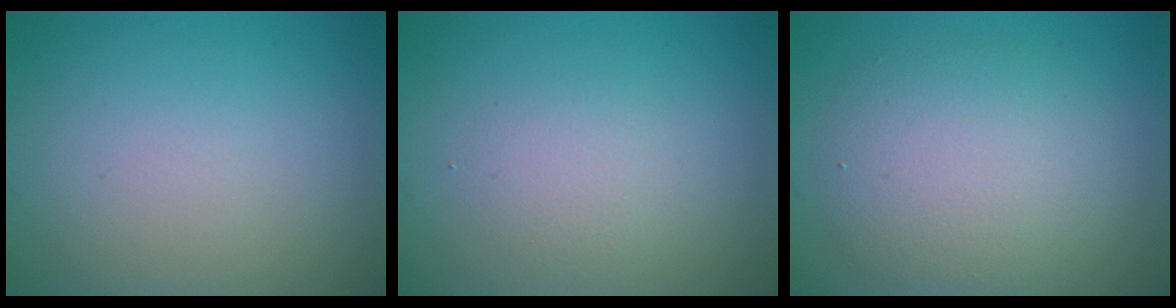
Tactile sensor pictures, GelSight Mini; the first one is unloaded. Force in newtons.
{"total": 1.9, "press": 1.9, "slide": 0.1}
{"total": 5.1, "press": 5.1, "slide": 0.6}